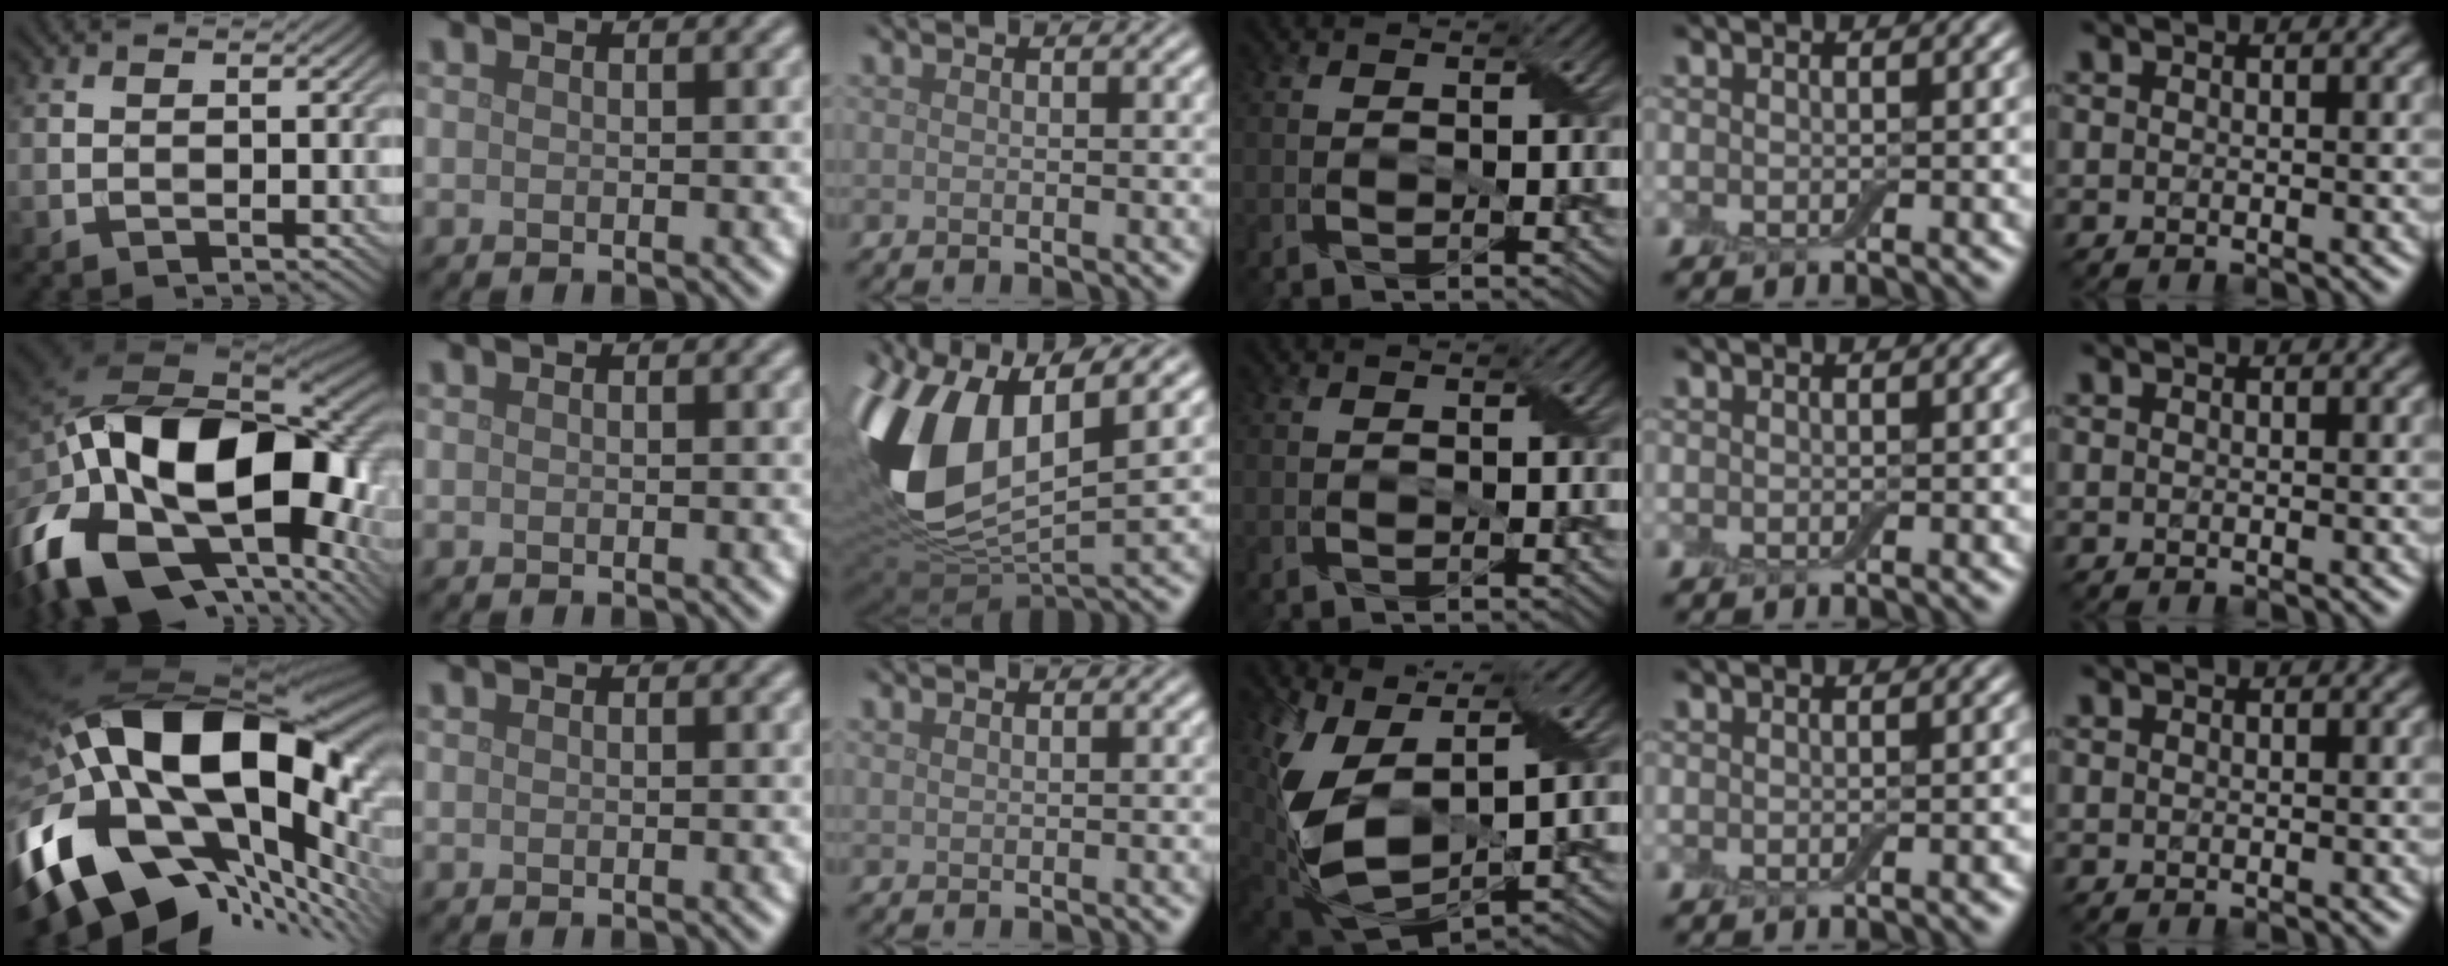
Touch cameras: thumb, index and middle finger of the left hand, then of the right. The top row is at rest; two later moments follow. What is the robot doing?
{"motion": "wrap", "object": "adhesive wrap"}